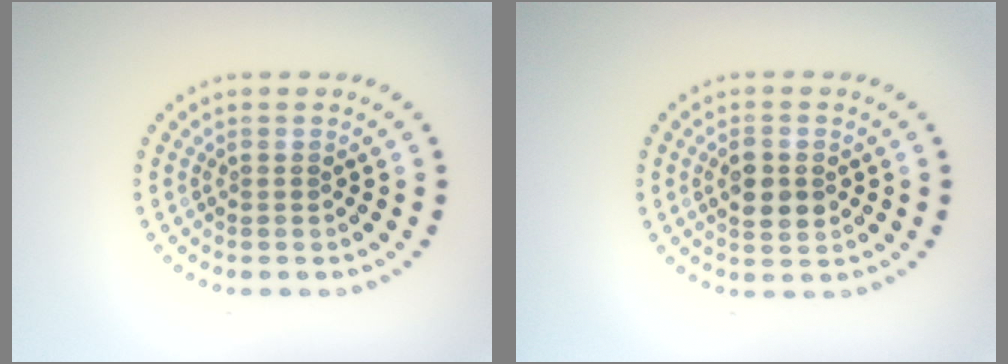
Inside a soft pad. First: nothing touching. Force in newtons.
{"total": 3.2, "press": 3.2, "slide": 0.2}